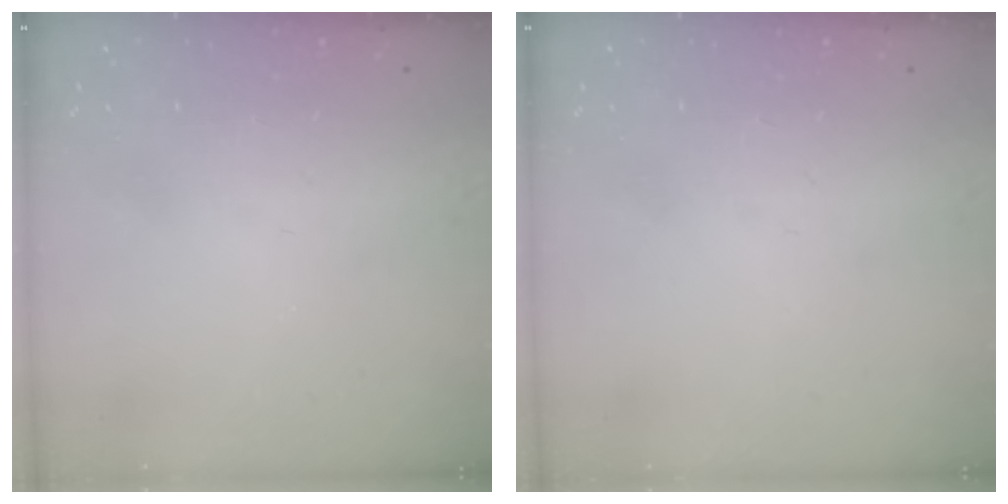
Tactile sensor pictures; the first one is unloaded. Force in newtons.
{"total": 0.0}